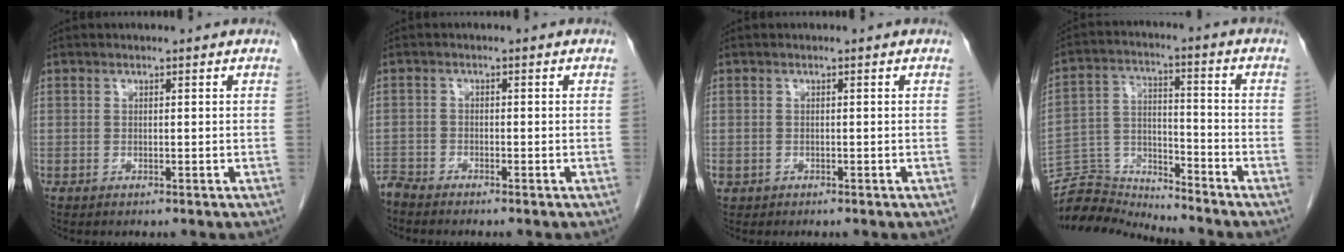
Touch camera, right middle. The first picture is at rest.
{"total": 2.0, "force": [-2.0, -0.1, -0.2], "torque": [0.006, -0.008, -0.040]}
{"total": 1.1, "force": [-0.5, 0.9, 0.3], "torque": [-0.011, 0.003, -0.004]}
{"total": 8.8, "force": [-8.6, -0.3, -1.5], "torque": [0.026, 0.028, -0.162]}